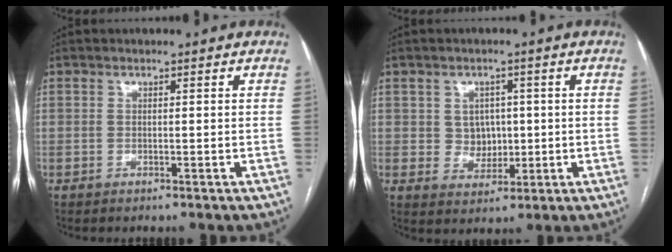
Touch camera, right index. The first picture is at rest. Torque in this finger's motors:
{"motor_torque": [0.33, 0.25, 0.04, 0.00]}